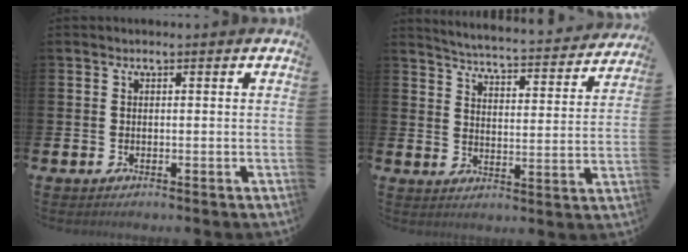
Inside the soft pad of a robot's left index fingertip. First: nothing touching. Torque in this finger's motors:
{"motor_torque": [0.56, -0.79, 0.12, 0.03]}